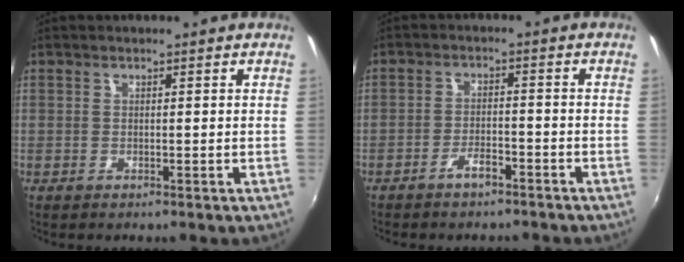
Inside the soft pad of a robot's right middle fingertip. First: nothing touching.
{"total": 3.6, "force": [-3.0, 1.2, 1.7], "torque": [-0.045, 0.005, -0.047]}